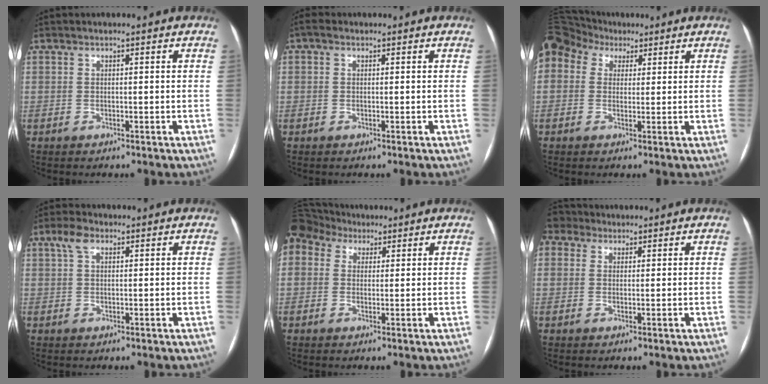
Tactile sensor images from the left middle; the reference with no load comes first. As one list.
[{"total": 0.9, "force": [-0.5, -0.5, -0.5], "torque": [0.007, -0.004, -0.011]}, {"total": 17.8, "force": [8.9, 13.5, 7.6], "torque": [-0.249, 0.104, 0.171]}, {"total": 3.0, "force": [1.6, 1.5, 2.1], "torque": [-0.049, 0.019, 0.033]}, {"total": 10.8, "force": [6.4, 7.8, 4.0], "torque": [-0.126, 0.061, 0.123]}, {"total": 3.1, "force": [2.5, 1.9, 0.1], "torque": [-0.015, 0.021, 0.055]}]